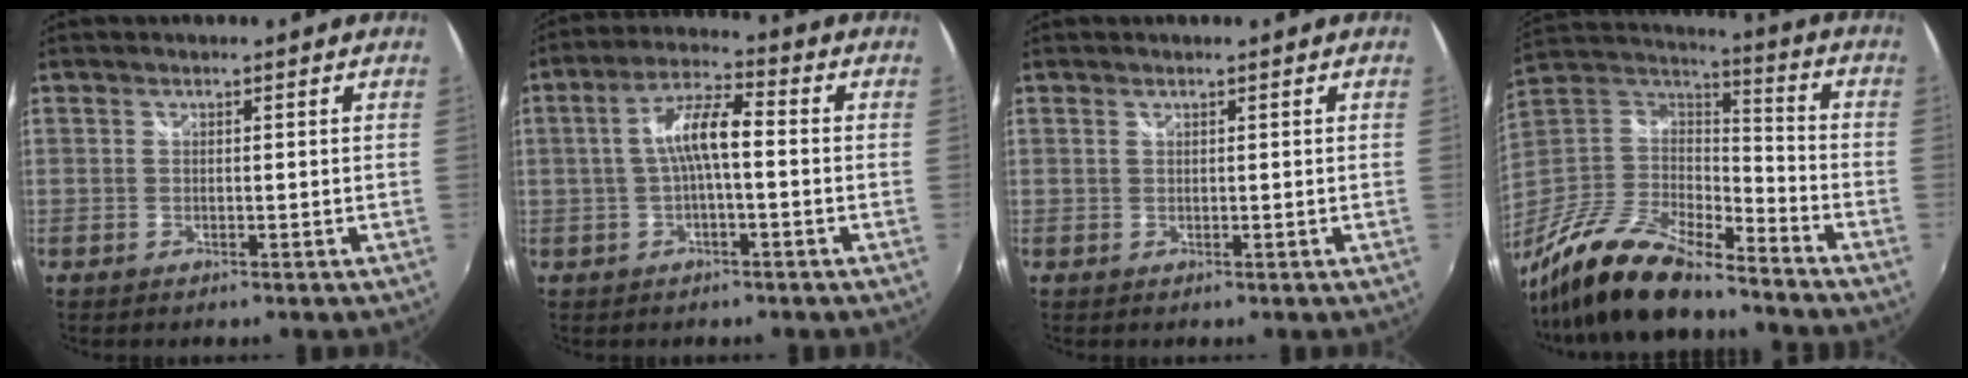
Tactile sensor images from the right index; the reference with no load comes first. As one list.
[{"total": 7.3, "force": [-0.6, 1.7, 7.1], "torque": [-0.144, 0.017, -0.009]}, {"total": 0.0}, {"total": 21.6, "force": [-16.5, 6.8, 12.2], "torque": [-0.259, -0.021, -0.304]}]